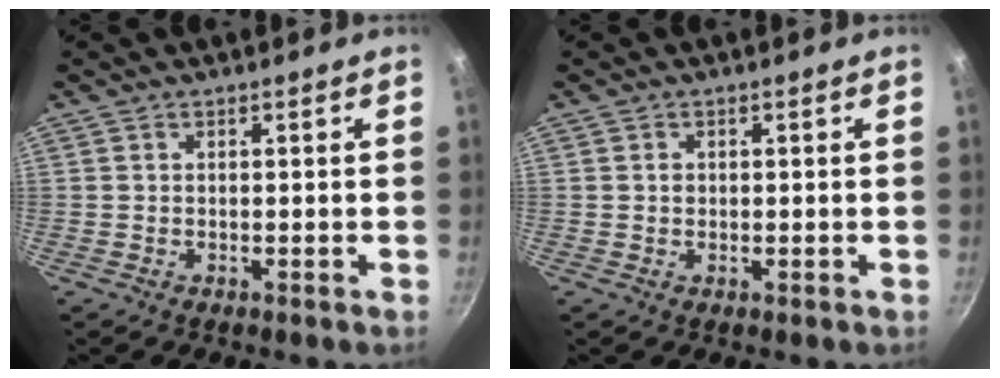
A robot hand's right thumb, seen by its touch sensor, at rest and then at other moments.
{"total": 1.1, "force": [0.1, 0.9, 0.5], "torque": [-0.005, 0.002, 0.001]}